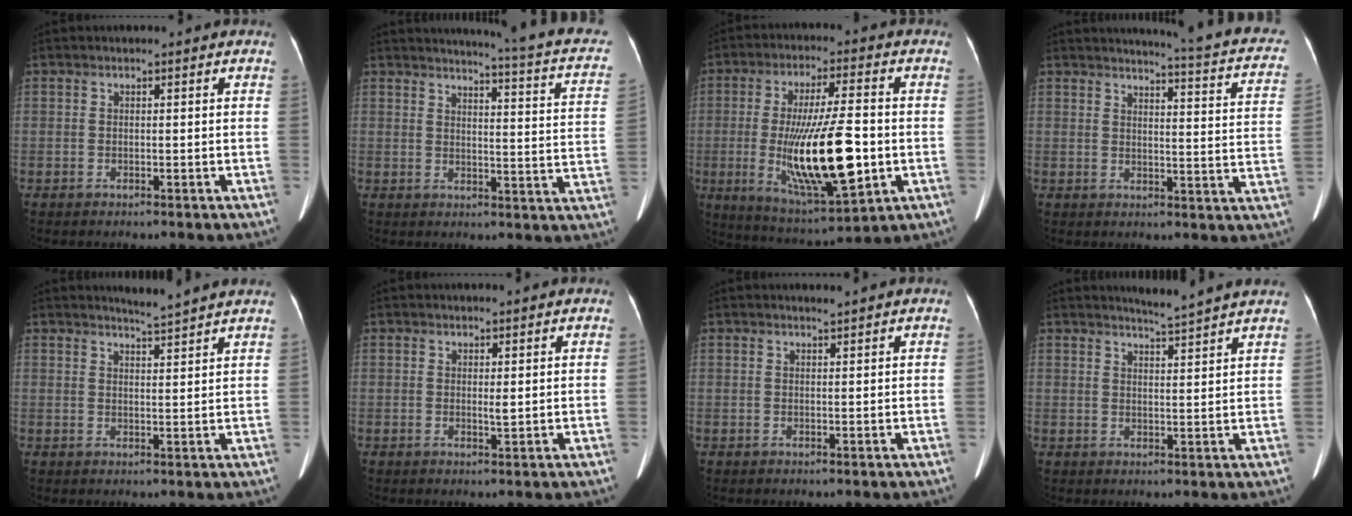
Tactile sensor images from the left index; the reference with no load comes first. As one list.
[{"total": 15.3, "force": [13.0, 0.7, 8.1], "torque": [-0.102, -0.057, 0.125]}, {"total": 17.3, "force": [-2.9, 3.4, 16.7], "torque": [-0.305, -0.018, -0.035]}, {"total": 14.9, "force": [13.3, 1.0, 6.6], "torque": [-0.070, -0.061, 0.125]}, {"total": 4.1, "force": [3.9, -1.1, 0.8], "torque": [-0.020, -0.007, 0.053]}, {"total": 0.9, "force": [0.3, 0.1, 0.8], "torque": [-0.017, -0.003, 0.006]}, {"total": 0.7, "force": [0.6, -0.2, 0.1], "torque": [-0.012, -0.005, 0.016]}, {"total": 5.1, "force": [4.8, -1.4, 1.2], "torque": [-0.026, -0.009, 0.062]}]